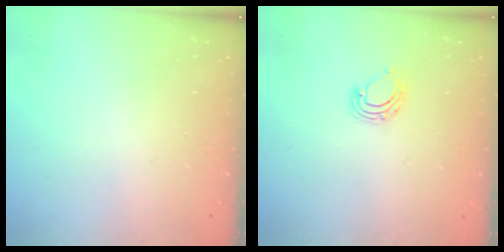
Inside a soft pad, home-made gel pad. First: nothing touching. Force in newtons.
{"total": 6.9, "press": 6.8, "slide": 0.9}